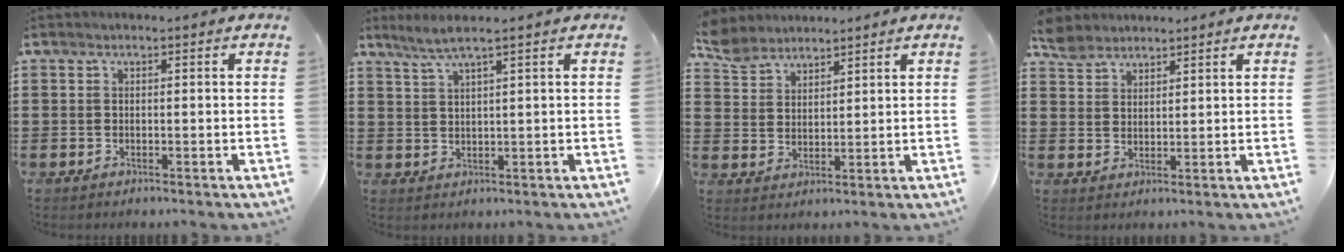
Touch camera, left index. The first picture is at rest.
{"total": 3.1, "force": [2.2, -0.4, 2.2], "torque": [-0.048, 0.001, 0.039]}
{"total": 5.0, "force": [4.6, 1.8, 0.6], "torque": [-0.032, -0.011, 0.088]}
{"total": 3.9, "force": [3.4, 1.8, 0.5], "torque": [-0.023, -0.002, 0.066]}